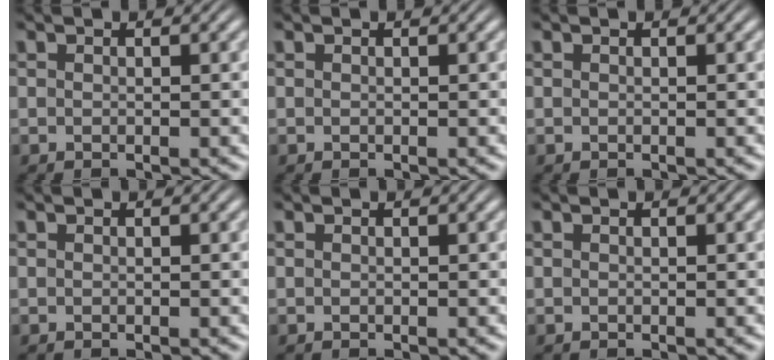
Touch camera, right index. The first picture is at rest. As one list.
[{"total": 0.0}, {"total": 0.0}, {"total": 0.0}, {"total": 0.0}, {"total": 0.0}]